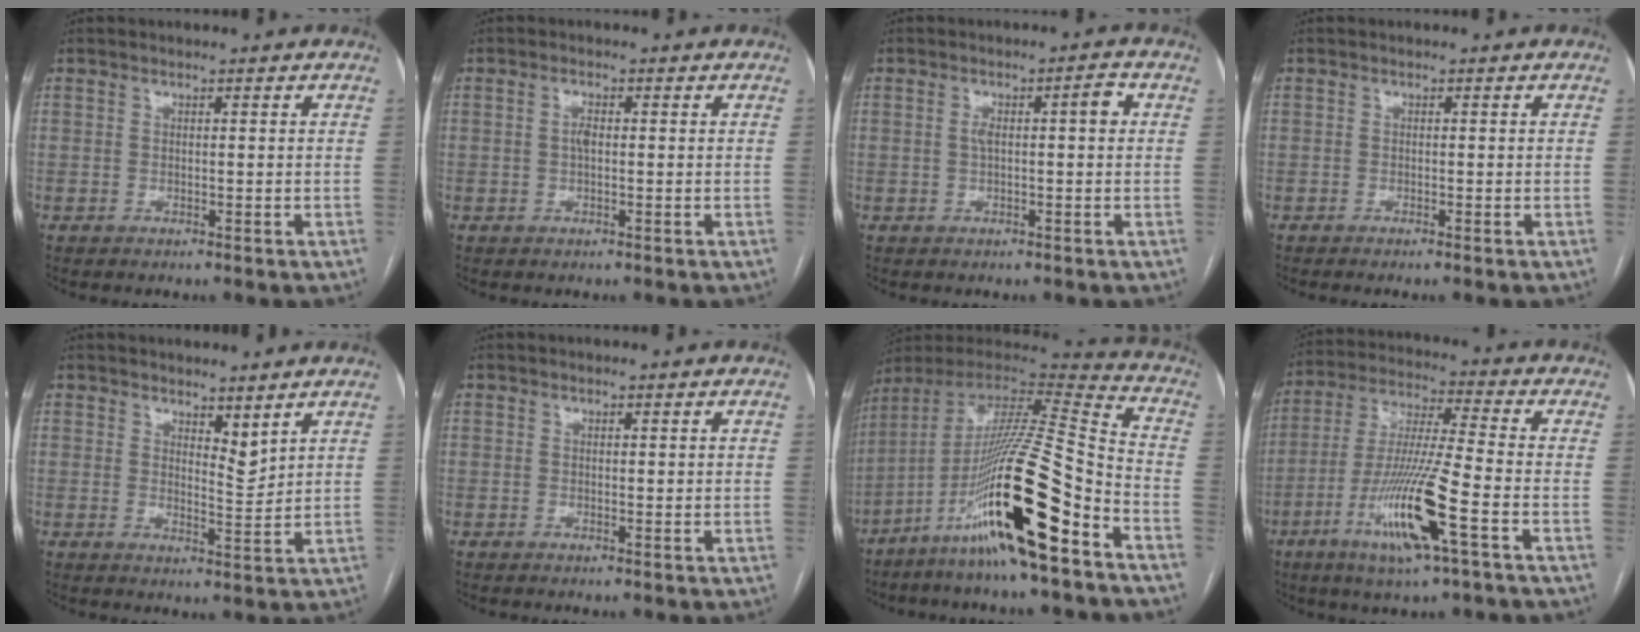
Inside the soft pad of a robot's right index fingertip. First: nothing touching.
{"total": 1.6, "force": [0.1, 0.6, 1.5], "torque": [-0.032, 0.003, 0.001]}
{"total": 4.1, "force": [0.6, 1.0, 3.9], "torque": [-0.067, 0.021, 0.010]}
{"total": 0.7, "force": [-0.5, -0.2, 0.4], "torque": [-0.008, 0.001, -0.010]}
{"total": 3.4, "force": [2.7, 0.9, 1.8], "torque": [-0.030, -0.015, 0.049]}
{"total": 0.7, "force": [0.2, 0.3, 0.6], "torque": [-0.007, 0.000, 0.004]}
{"total": 22.2, "force": [-11.2, 1.0, 19.2], "torque": [-0.344, -0.030, -0.206]}
{"total": 14.5, "force": [-6.0, 0.3, 13.2], "torque": [-0.266, -0.019, -0.111]}